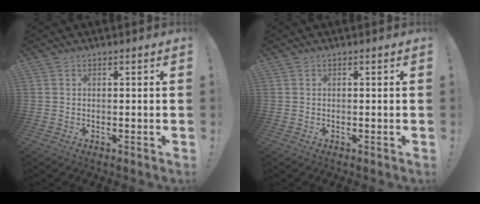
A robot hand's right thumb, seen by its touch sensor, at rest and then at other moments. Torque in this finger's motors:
{"motor_torque": [0.00, 0.00, 0.00, 0.00, 0.00]}